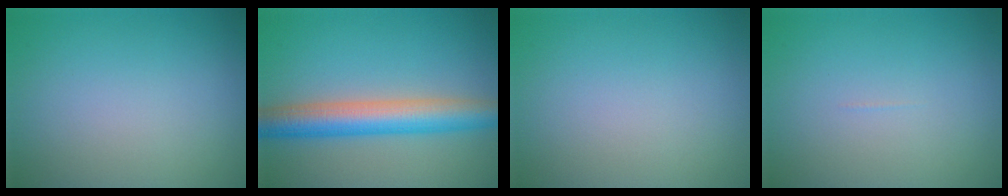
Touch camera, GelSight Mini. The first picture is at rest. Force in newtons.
{"total": 6.4, "press": 6.4, "slide": 0.2}
{"total": 0.0}
{"total": 0.0}